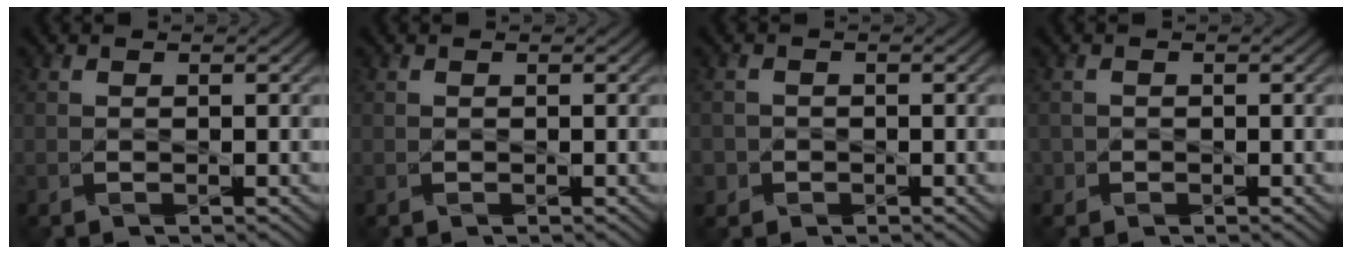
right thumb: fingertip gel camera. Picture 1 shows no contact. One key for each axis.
{"total": 0.0}
{"total": 1.7, "fx": -0.7, "fy": 1.6, "fz": 0.2, "tx": 0.003, "ty": -0.004, "tz": -0.018}
{"total": 1.0, "fx": -0.5, "fy": 0.9, "fz": 0.0, "tx": 0.003, "ty": -0.005, "tz": -0.013}